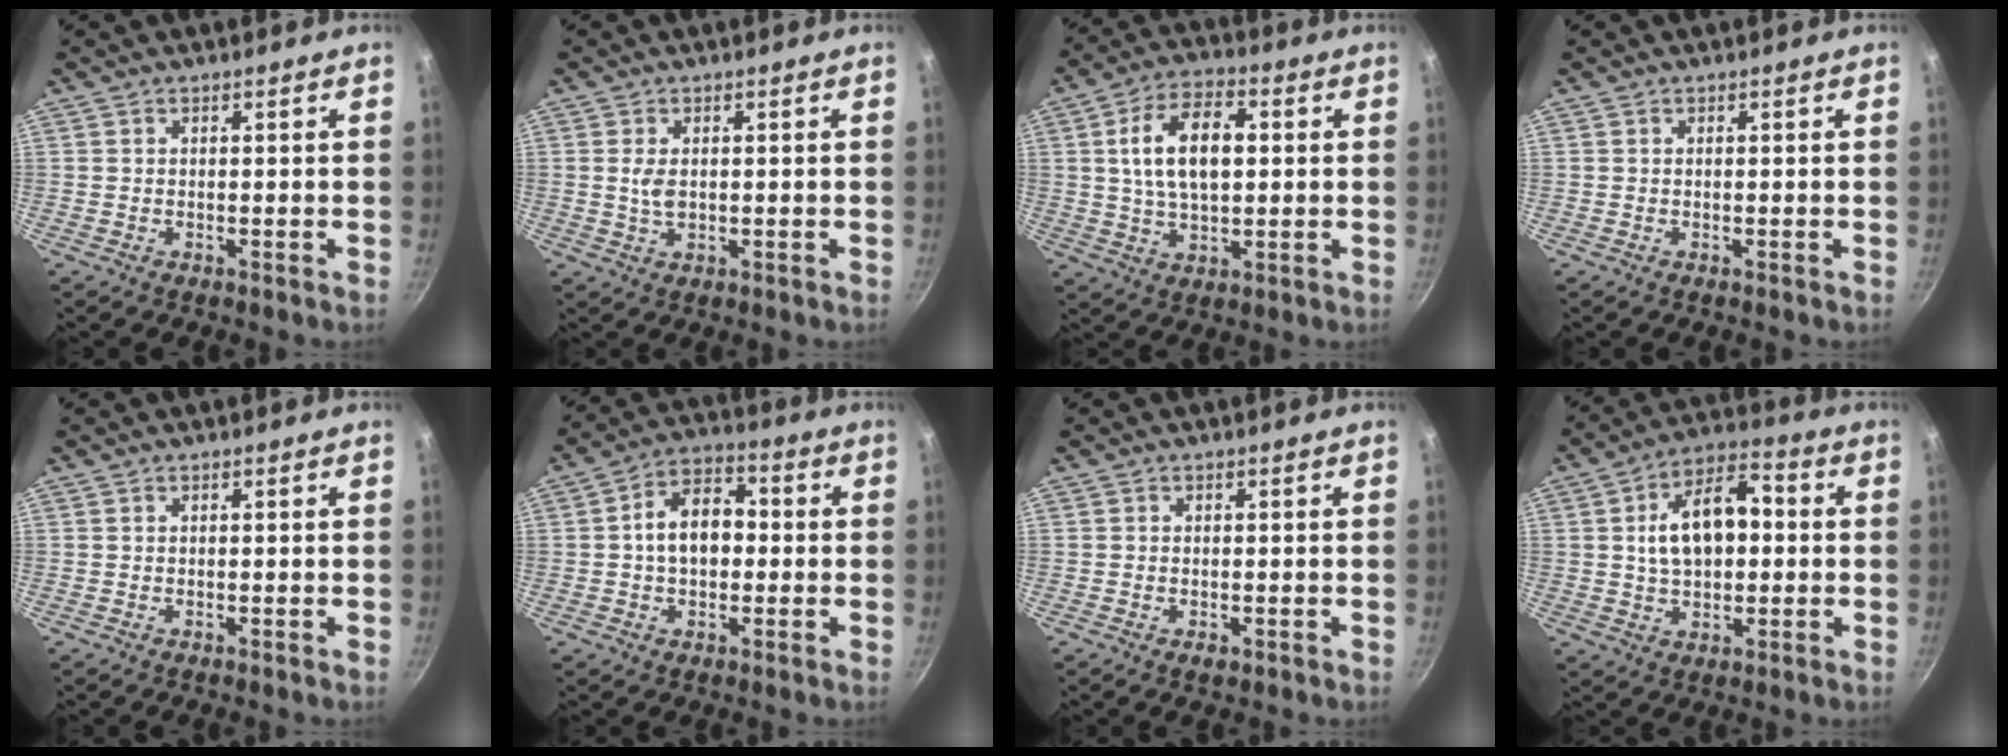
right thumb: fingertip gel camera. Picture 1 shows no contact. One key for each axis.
{"total": 3.1, "fx": 0.3, "fy": 1.7, "fz": 2.5, "tx": -0.051, "ty": -0.005, "tz": 0.009}
{"total": 13.1, "fx": 2.0, "fy": 7.1, "fz": 10.7, "tx": -0.178, "ty": 0.010, "tz": 0.034}
{"total": 0.0}
{"total": 0.0}
{"total": 10.0, "fx": 0.2, "fy": 6.7, "fz": 7.5, "tx": -0.106, "ty": 0.028, "tz": -0.008}
{"total": 1.2, "fx": -0.5, "fy": 0.7, "fz": 0.8, "tx": -0.015, "ty": 0.003, "tz": -0.003}
{"total": 13.8, "fx": 1.5, "fy": 8.0, "fz": 11.2, "tx": -0.169, "ty": 0.022, "tz": 0.019}